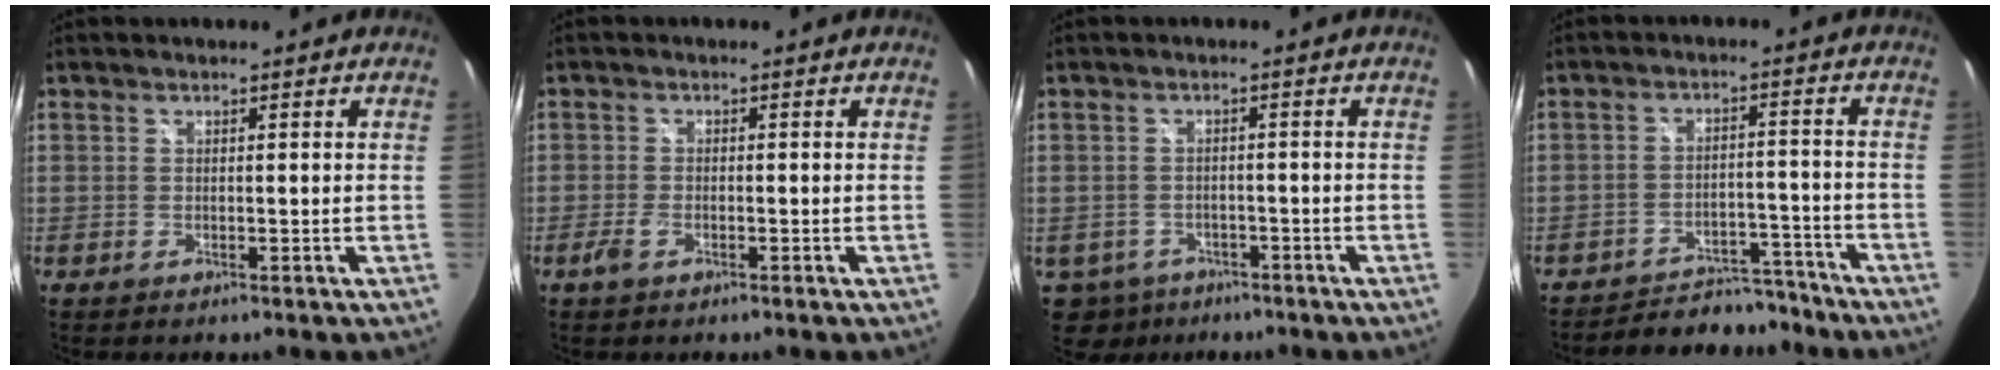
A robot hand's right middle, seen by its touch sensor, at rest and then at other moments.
{"total": 2.3, "force": [-1.3, 1.1, 1.6], "torque": [-0.041, -0.002, -0.027]}
{"total": 7.8, "force": [-4.6, 5.7, 2.8], "torque": [-0.081, -0.014, -0.064]}
{"total": 11.4, "force": [-10.9, 2.8, 2.2], "torque": [-0.050, 0.020, -0.144]}